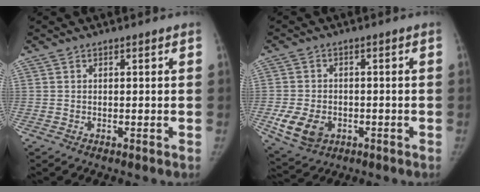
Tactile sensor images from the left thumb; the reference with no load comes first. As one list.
[{"total": 7.8, "force": [-2.4, 5.9, 4.6], "torque": [-0.078, 0.001, -0.031]}]